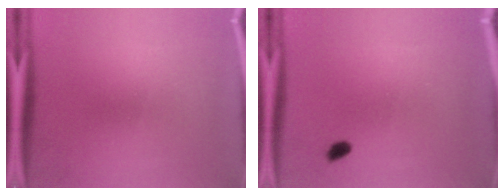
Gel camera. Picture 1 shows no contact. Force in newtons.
{"total": 1.5}